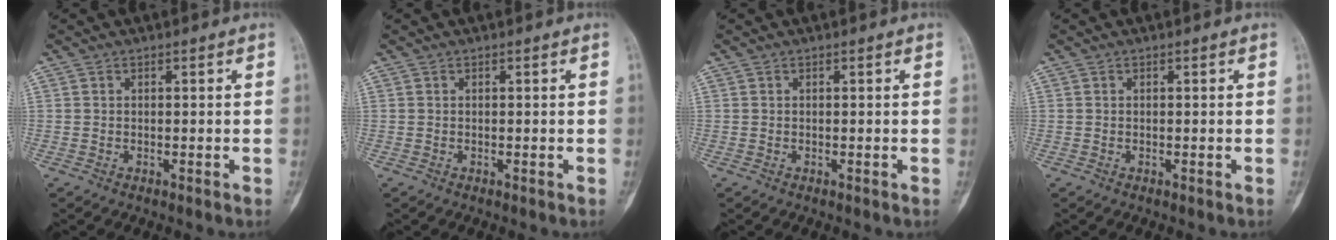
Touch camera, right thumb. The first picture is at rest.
{"total": 0.0}
{"total": 0.0}
{"total": 0.0}